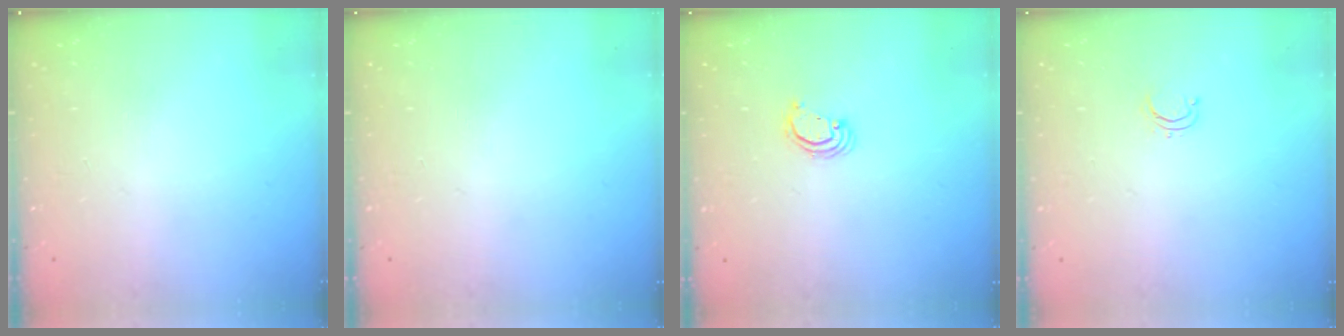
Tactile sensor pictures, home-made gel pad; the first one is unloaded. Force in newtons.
{"total": 0.0}
{"total": 2.2, "press": 2.2, "slide": 0.2}
{"total": 2.8, "press": 2.8, "slide": 0.2}